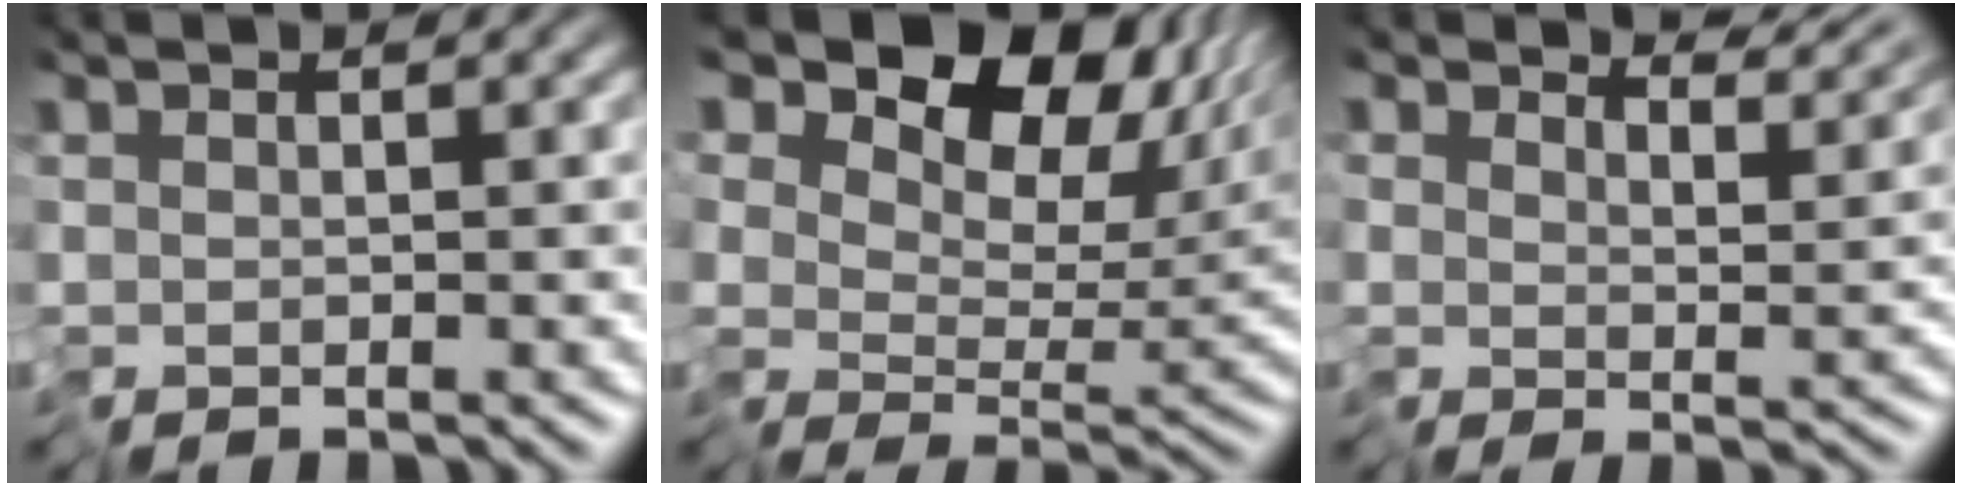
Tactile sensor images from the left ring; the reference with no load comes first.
{"total": 11.3, "force": [6.3, 6.8, 6.4], "torque": [-0.087, 0.011, 0.100]}
{"total": 4.6, "force": [4.6, 0.1, 0.8], "torque": [-0.012, 0.006, 0.068]}